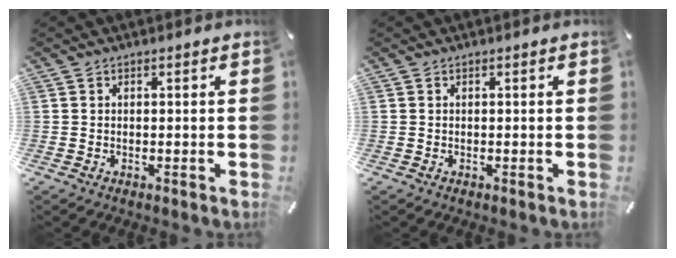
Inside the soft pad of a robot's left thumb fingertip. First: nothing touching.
{"total": 0.0}